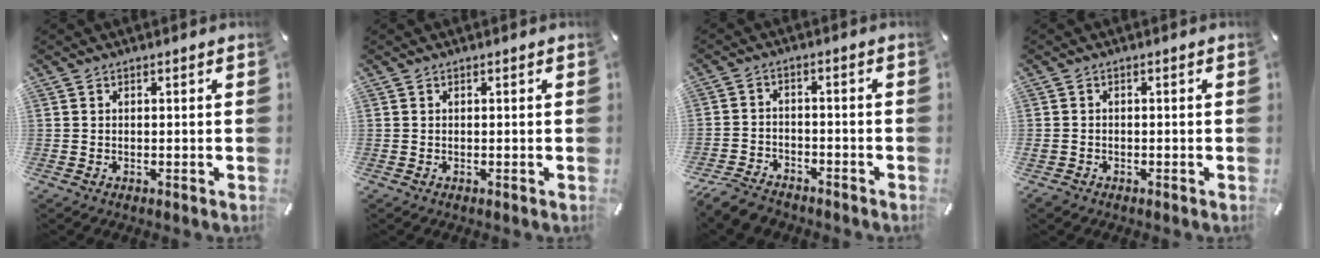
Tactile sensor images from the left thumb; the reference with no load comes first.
{"total": 0.0}
{"total": 5.7, "force": [-5.0, 2.4, 1.5], "torque": [-0.037, 0.023, -0.098]}
{"total": 1.4, "force": [-0.8, 1.1, 0.4], "torque": [-0.005, 0.005, -0.017]}